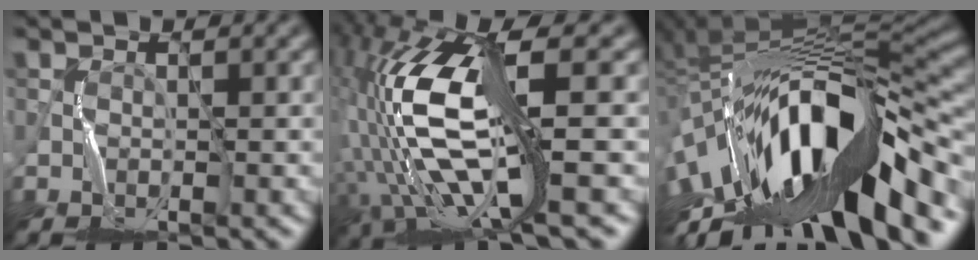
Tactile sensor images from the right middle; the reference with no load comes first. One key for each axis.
{"total": 13.5, "fx": -0.4, "fy": 4.4, "fz": 12.8, "tx": -0.284, "ty": 0.013, "tz": -0.011}
{"total": 15.3, "fx": -5.5, "fy": 5.4, "fz": 13.1, "tx": -0.212, "ty": 0.025, "tz": -0.096}